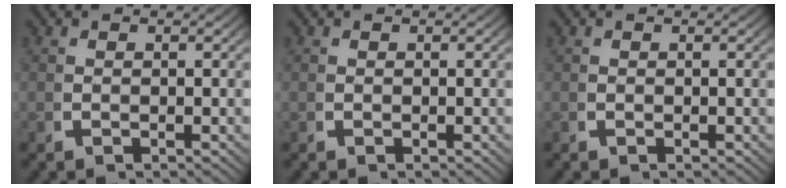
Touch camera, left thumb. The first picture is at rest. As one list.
[{"total": 0.0}, {"total": 0.0}]